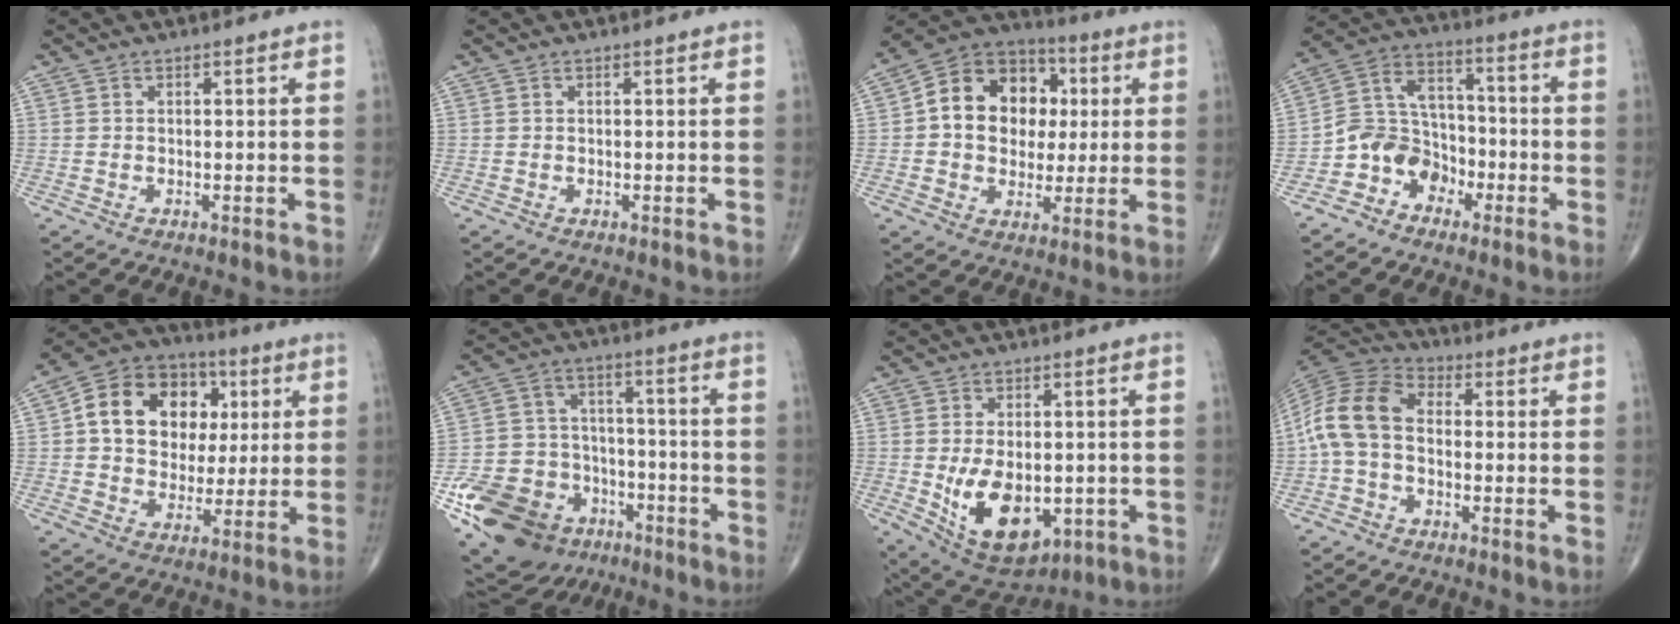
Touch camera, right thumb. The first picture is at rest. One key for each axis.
{"total": 0.0}
{"total": 16.0, "fx": 2.1, "fy": 12.7, "fz": 9.5, "tx": -0.108, "ty": 0.018, "tz": 0.028}
{"total": 10.0, "fx": -5.1, "fy": 8.0, "fz": 3.1, "tx": -0.023, "ty": 0.070, "tz": -0.104}
{"total": 17.3, "fx": 3.6, "fy": 13.9, "fz": 9.7, "tx": -0.128, "ty": 0.013, "tz": 0.059}
{"total": 20.4, "fx": -11.4, "fy": 14.7, "fz": 8.5, "tx": -0.139, "ty": 0.088, "tz": -0.180}
{"total": 14.0, "fx": -2.7, "fy": 8.4, "fz": 10.9, "tx": -0.153, "ty": -0.008, "tz": -0.016}
{"total": 10.7, "fx": -1.1, "fy": 7.1, "fz": 7.9, "tx": -0.157, "ty": 0.030, "tz": -0.037}